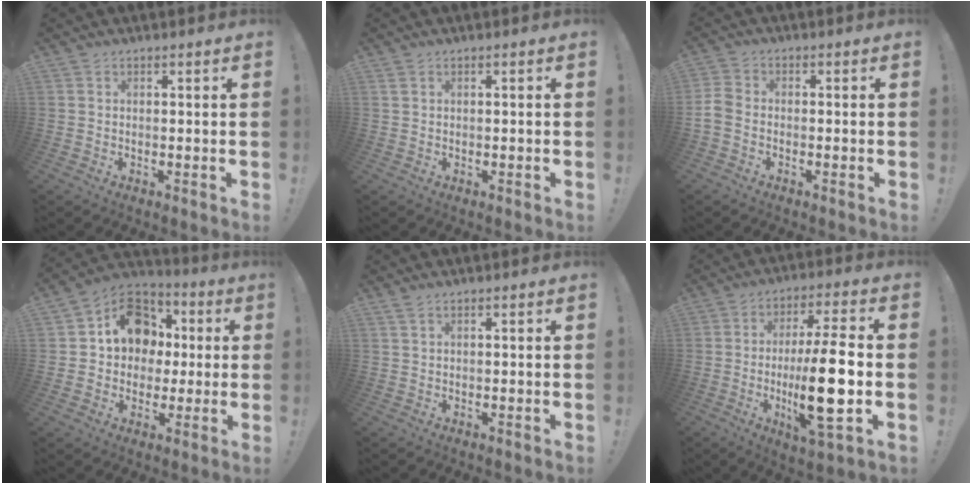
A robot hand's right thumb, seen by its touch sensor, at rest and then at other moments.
{"total": 0.7, "force": [-0.1, 0.1, 0.7], "torque": [-0.017, 0.003, -0.001]}
{"total": 4.3, "force": [-1.6, 2.8, 2.9], "torque": [-0.069, 0.007, -0.028]}
{"total": 14.7, "force": [2.9, 12.7, 6.8], "torque": [-0.086, 0.002, 0.063]}
{"total": 1.4, "force": [0.9, 0.1, 1.0], "torque": [-0.022, 0.001, 0.016]}
{"total": 18.4, "force": [-2.3, 4.1, 17.8], "torque": [-0.305, -0.001, -0.036]}